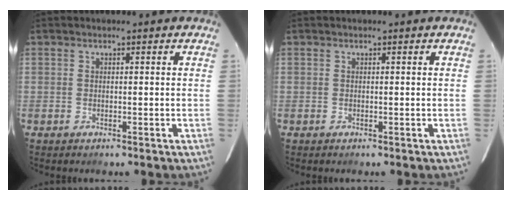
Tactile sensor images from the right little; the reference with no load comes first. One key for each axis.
{"total": 0.0}